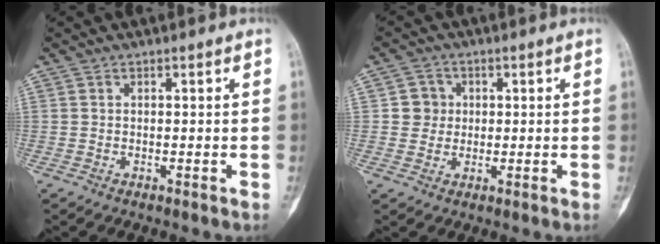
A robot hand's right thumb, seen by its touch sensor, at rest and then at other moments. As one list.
[{"total": 3.8, "force": [0.5, 3.8, 0.6], "torque": [0.019, 0.006, 0.003]}]